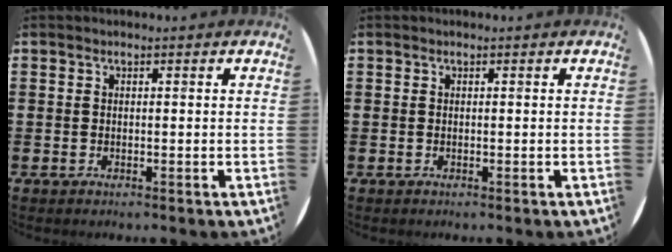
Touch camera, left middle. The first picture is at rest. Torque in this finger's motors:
{"motor_torque": [0.00, 0.00, 0.00, 0.00]}